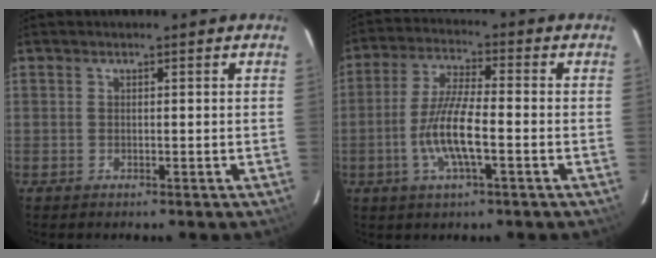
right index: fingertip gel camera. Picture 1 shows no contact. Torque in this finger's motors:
{"motor_torque": [1.04, -0.88, 0.75, 0.16]}